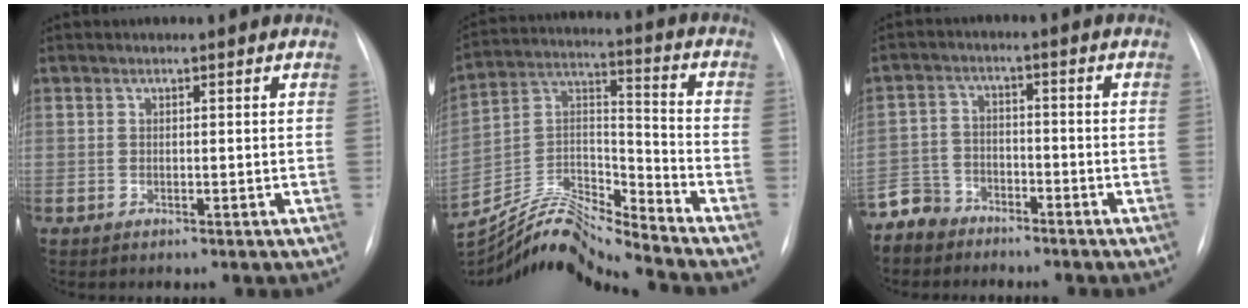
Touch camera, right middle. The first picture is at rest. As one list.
[{"total": 15.2, "force": [-14.7, -1.0, 3.7], "torque": [-0.074, 0.043, -0.274]}, {"total": 6.1, "force": [-5.2, 3.2, 0.0], "torque": [-0.002, -0.006, -0.108]}]